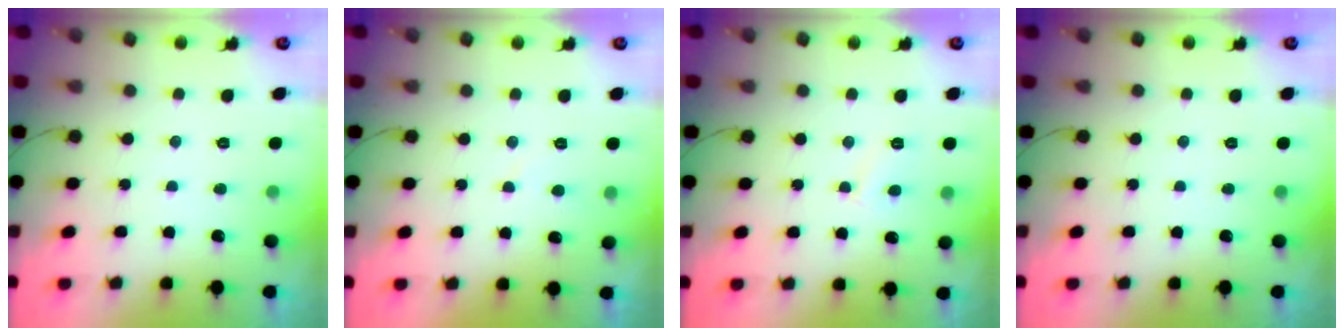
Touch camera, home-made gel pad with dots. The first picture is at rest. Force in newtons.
{"total": 2.7, "press": 2.6, "slide": 0.5}
{"total": 4.3, "press": 4.3, "slide": 0.4}
{"total": 0.0}